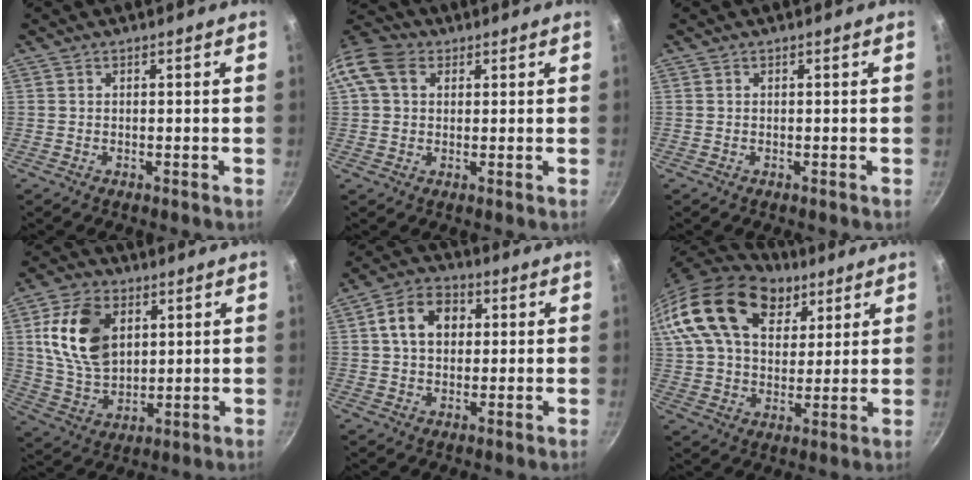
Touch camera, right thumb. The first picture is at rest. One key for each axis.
{"total": 10.0, "fx": 3.0, "fy": 7.5, "fz": 5.9, "tx": -0.107, "ty": 0.013, "tz": 0.041}
{"total": 0.0}
{"total": 15.5, "fx": 4.3, "fy": 10.3, "fz": 10.8, "tx": -0.179, "ty": -0.010, "tz": 0.088}
{"total": 9.5, "fx": 2.0, "fy": 7.1, "fz": 6.0, "tx": -0.079, "ty": 0.015, "tz": 0.022}
{"total": 27.0, "fx": 14.2, "fy": 17.0, "fz": 15.5, "tx": -0.301, "ty": 0.003, "tz": 0.253}